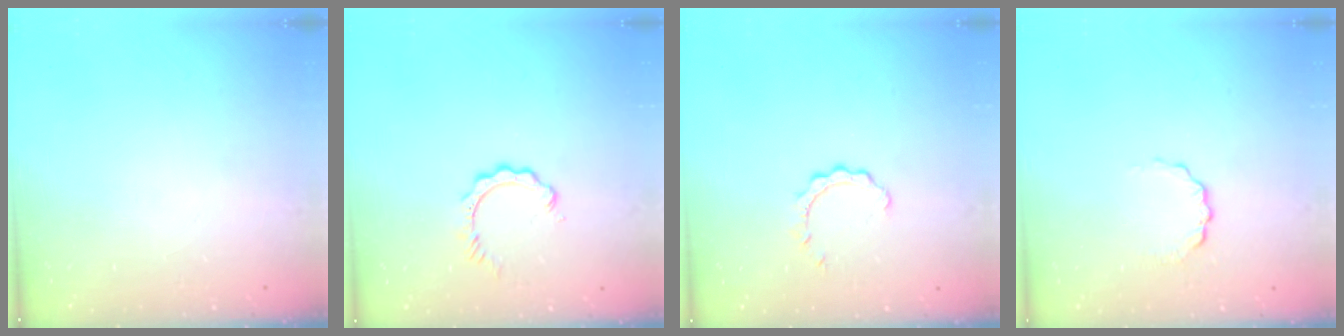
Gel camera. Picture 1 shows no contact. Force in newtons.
{"total": 2.9, "press": 2.9, "slide": 0.5}
{"total": 2.6, "press": 2.6, "slide": 0.2}
{"total": 2.7, "press": 2.7, "slide": 0.3}